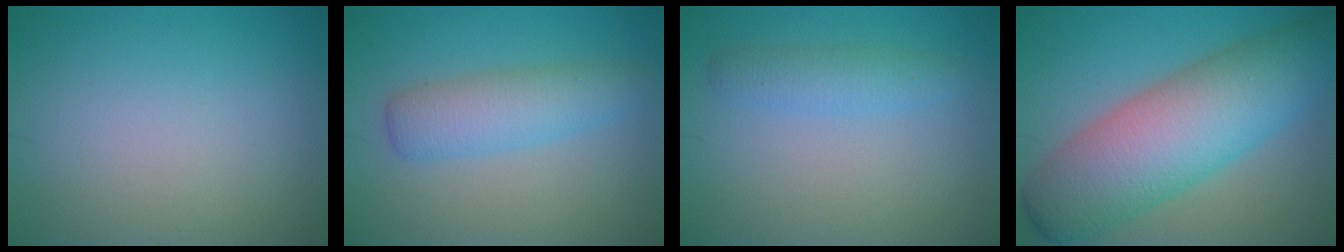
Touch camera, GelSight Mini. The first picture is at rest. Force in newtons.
{"total": 3.9, "press": 3.9, "slide": 0.1}
{"total": 2.2, "press": 2.2, "slide": 0.2}
{"total": 10.8, "press": 10.8, "slide": 0.2}